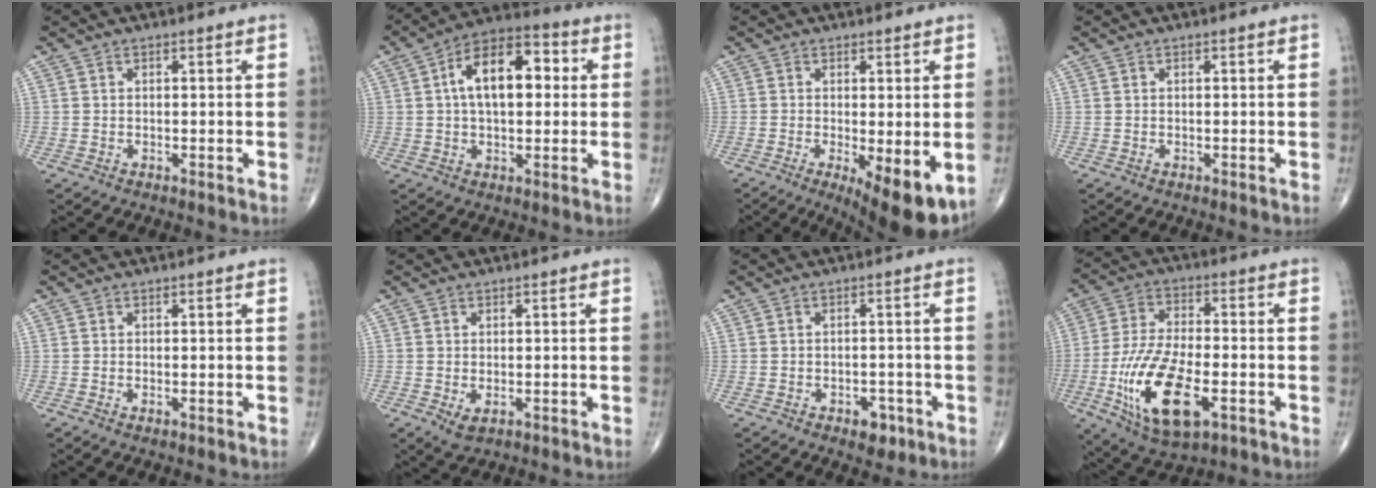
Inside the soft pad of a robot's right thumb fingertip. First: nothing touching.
{"total": 14.3, "force": [2.2, 7.9, 11.8], "torque": [-0.173, 0.027, 0.028]}
{"total": 10.1, "force": [-3.1, 3.0, 9.1], "torque": [-0.130, -0.022, -0.040]}
{"total": 0.0}
{"total": 0.7, "force": [-0.2, 0.3, 0.6], "torque": [-0.011, -0.001, -0.004]}
{"total": 2.6, "force": [-0.7, 1.5, 2.0], "torque": [-0.029, -0.004, -0.002]}
{"total": 3.9, "force": [-2.1, 2.5, 2.2], "torque": [-0.013, 0.011, -0.024]}
{"total": 17.8, "force": [-5.8, 8.0, 14.8], "torque": [-0.286, 0.008, -0.096]}